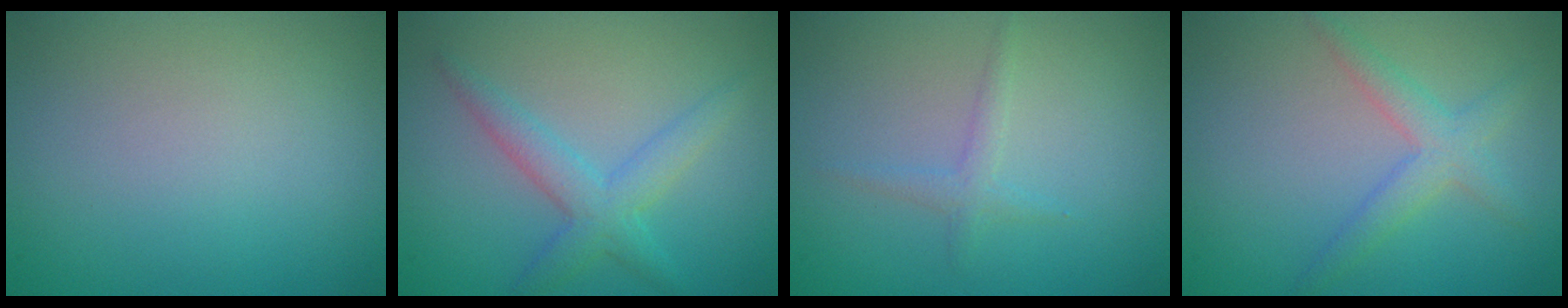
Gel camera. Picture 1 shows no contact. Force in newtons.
{"total": 3.1, "press": 3.1, "slide": 0.1}
{"total": 1.3, "press": 1.3, "slide": 0.1}
{"total": 2.6, "press": 2.6, "slide": 0.1}